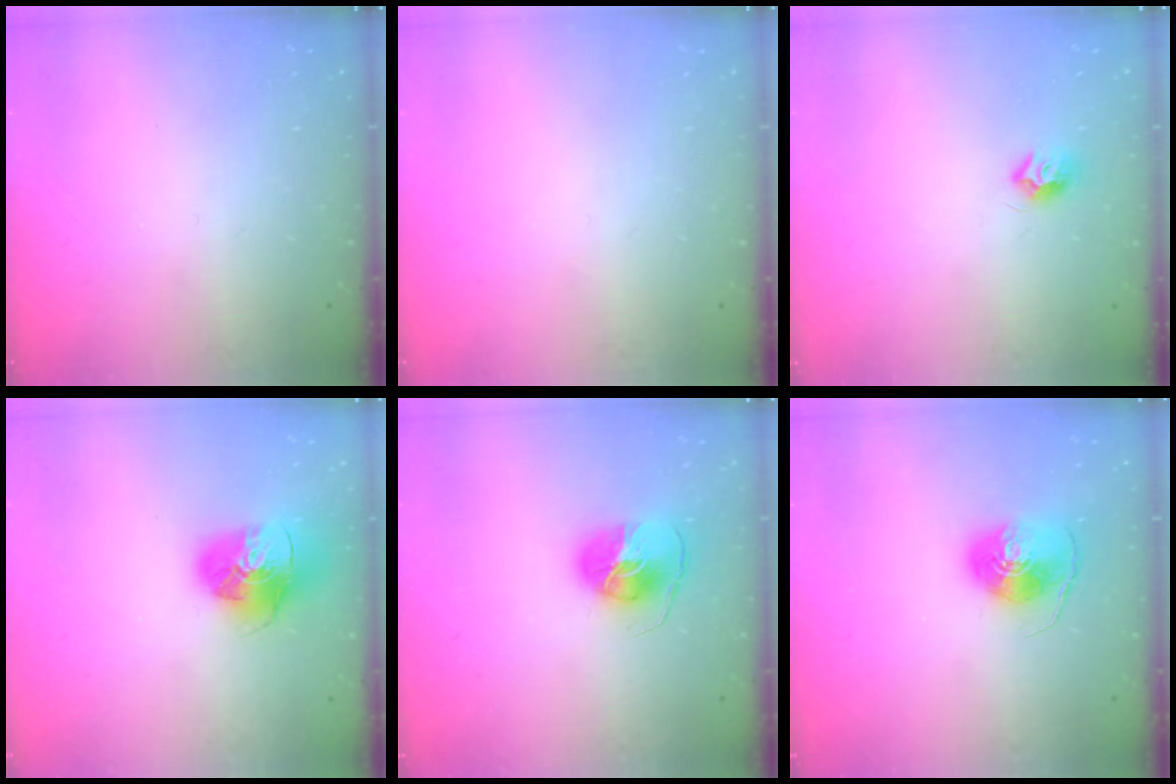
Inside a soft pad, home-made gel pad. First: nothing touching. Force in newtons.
{"total": 0.0}
{"total": 7.4, "press": 7.4, "slide": 0.5}
{"total": 15.8, "press": 15.7, "slide": 2.1}
{"total": 8.6, "press": 8.5, "slide": 0.7}
{"total": 8.1, "press": 8.0, "slide": 0.3}